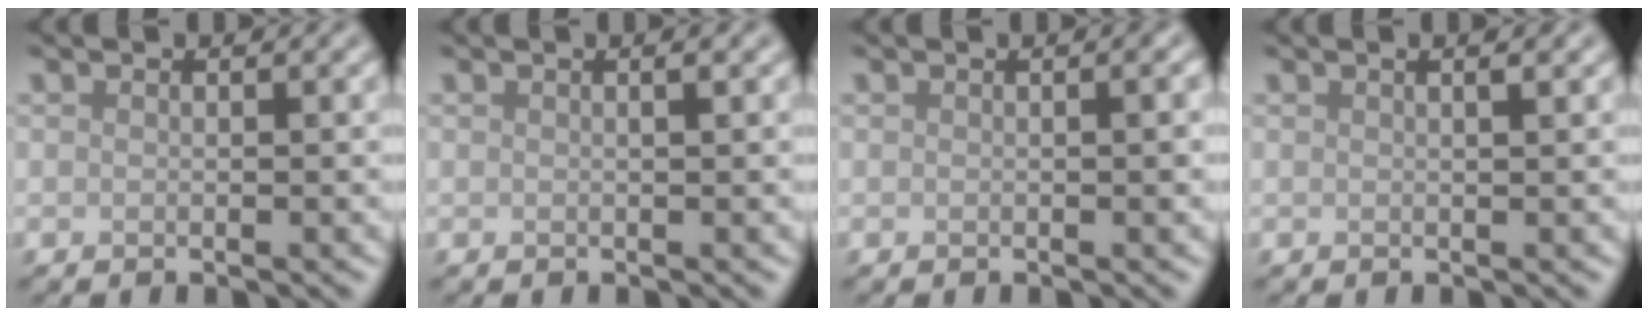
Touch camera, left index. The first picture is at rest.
{"total": 0.8, "force": [0.2, 0.1, 0.7], "torque": [-0.011, 0.006, 0.004]}
{"total": 1.1, "force": [0.1, 0.2, 1.1], "torque": [-0.014, 0.006, 0.001]}
{"total": 1.4, "force": [0.7, 0.4, 1.1], "torque": [-0.011, 0.001, 0.006]}